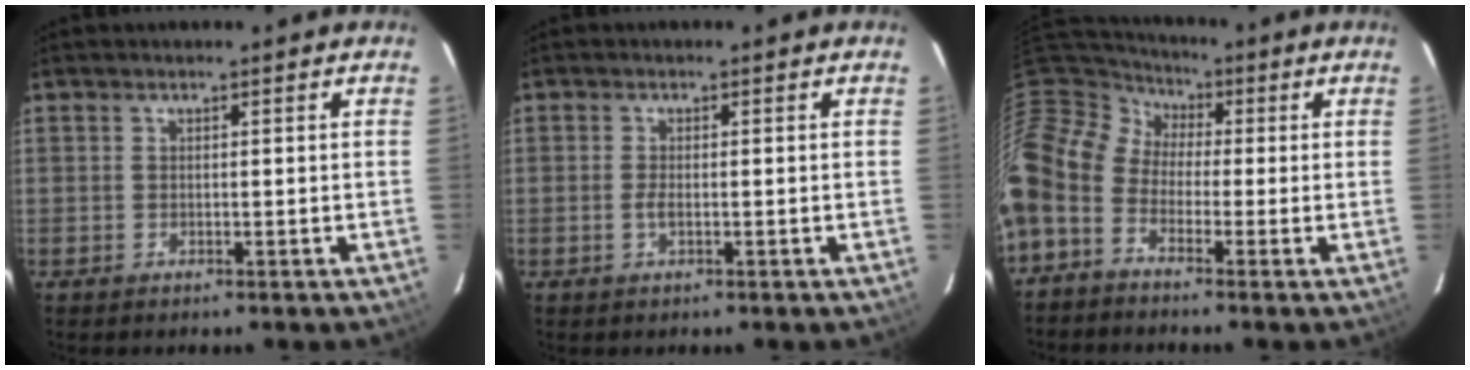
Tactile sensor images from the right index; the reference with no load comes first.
{"total": 1.5, "force": [-0.5, 0.4, 1.4], "torque": [-0.031, -0.001, -0.010]}
{"total": 13.3, "force": [-0.8, 9.2, 9.5], "torque": [-0.186, 0.008, -0.040]}